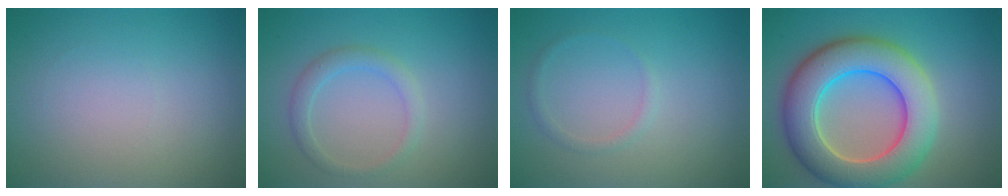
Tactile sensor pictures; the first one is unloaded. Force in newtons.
{"total": 1.9, "press": 1.9, "slide": 0.1}
{"total": 0.9, "press": 0.9, "slide": 0.1}
{"total": 9.8, "press": 9.8, "slide": 0.5}